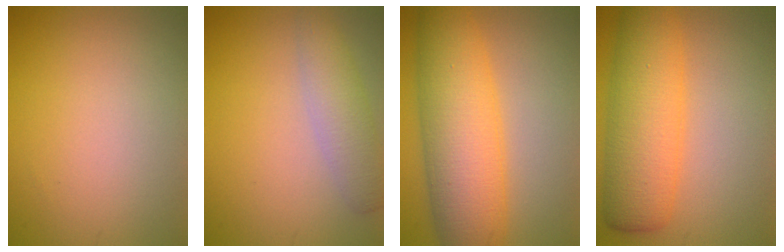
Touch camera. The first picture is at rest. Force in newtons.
{"total": 3.2, "press": 3.2, "slide": 0.1}
{"total": 9.5, "press": 9.5, "slide": 0.2}
{"total": 7.6, "press": 7.6, "slide": 0.1}